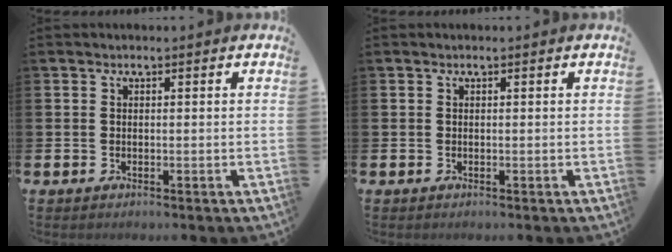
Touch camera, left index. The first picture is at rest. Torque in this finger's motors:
{"motor_torque": [-0.02, 0.02, 0.00, -0.01]}